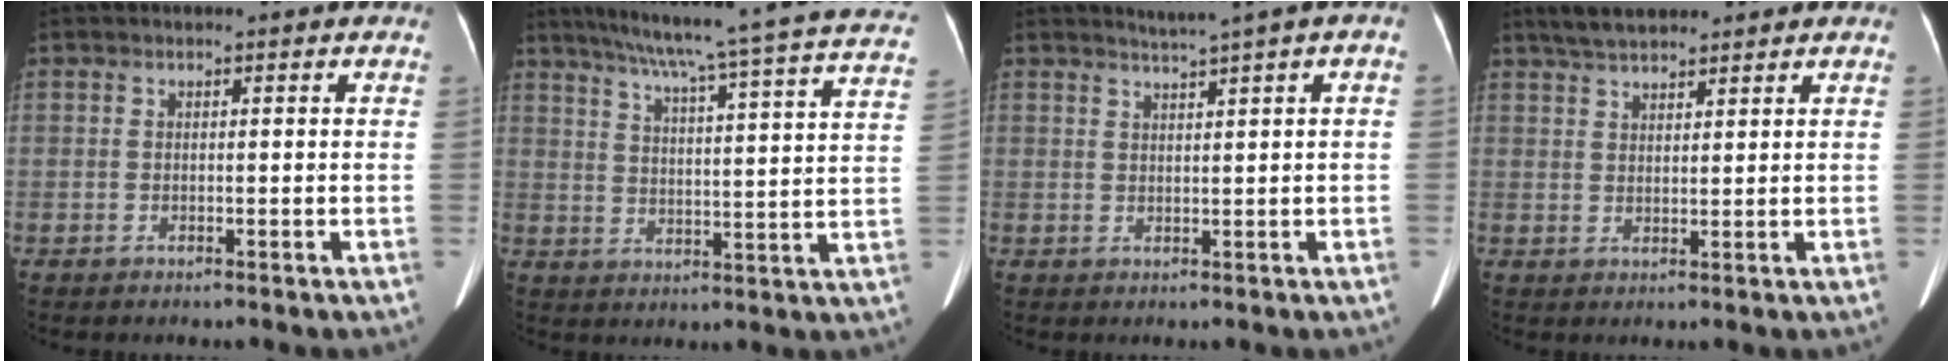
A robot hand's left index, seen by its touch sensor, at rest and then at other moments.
{"total": 27.7, "force": [24.1, -0.1, 13.6], "torque": [-0.213, -0.043, 0.297]}
{"total": 2.8, "force": [1.7, -0.4, 2.2], "torque": [-0.035, 0.011, 0.032]}
{"total": 5.5, "force": [4.7, 1.5, 2.4], "torque": [-0.049, 0.020, 0.083]}